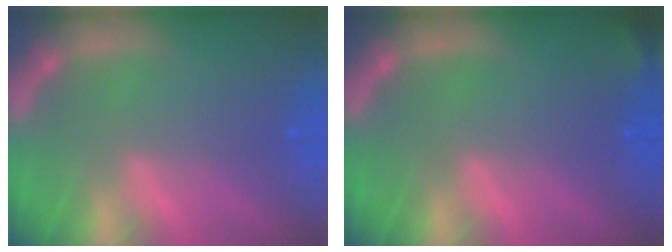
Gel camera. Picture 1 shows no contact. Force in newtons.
{"total": 1.4}